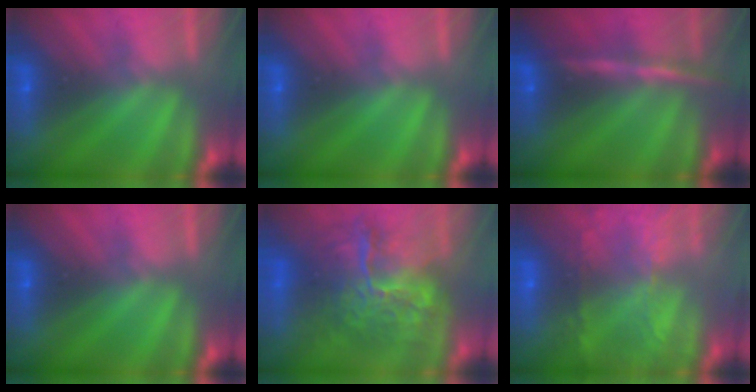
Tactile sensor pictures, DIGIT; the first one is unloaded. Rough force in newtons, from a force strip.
{"total": 0.0}
{"total": 6.3}
{"total": 0.0}
{"total": 11.2}
{"total": 12.7}